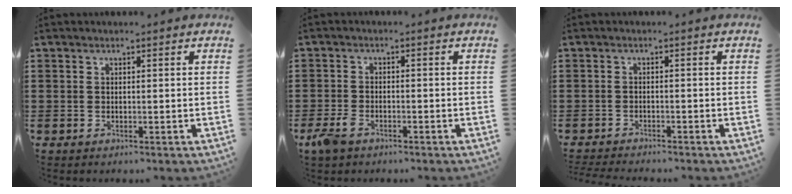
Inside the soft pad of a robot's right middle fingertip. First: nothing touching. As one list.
[{"total": 3.4, "force": [-2.1, 1.7, 2.1], "torque": [-0.064, -0.004, -0.046]}, {"total": 1.6, "force": [-1.6, 0.0, 0.1], "torque": [-0.005, 0.000, -0.033]}]